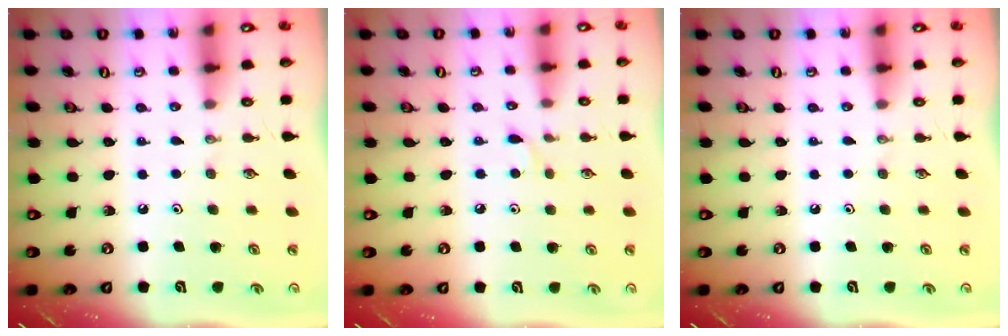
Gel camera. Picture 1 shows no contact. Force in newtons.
{"total": 4.5, "press": 4.4, "slide": 0.6}
{"total": 0.0}